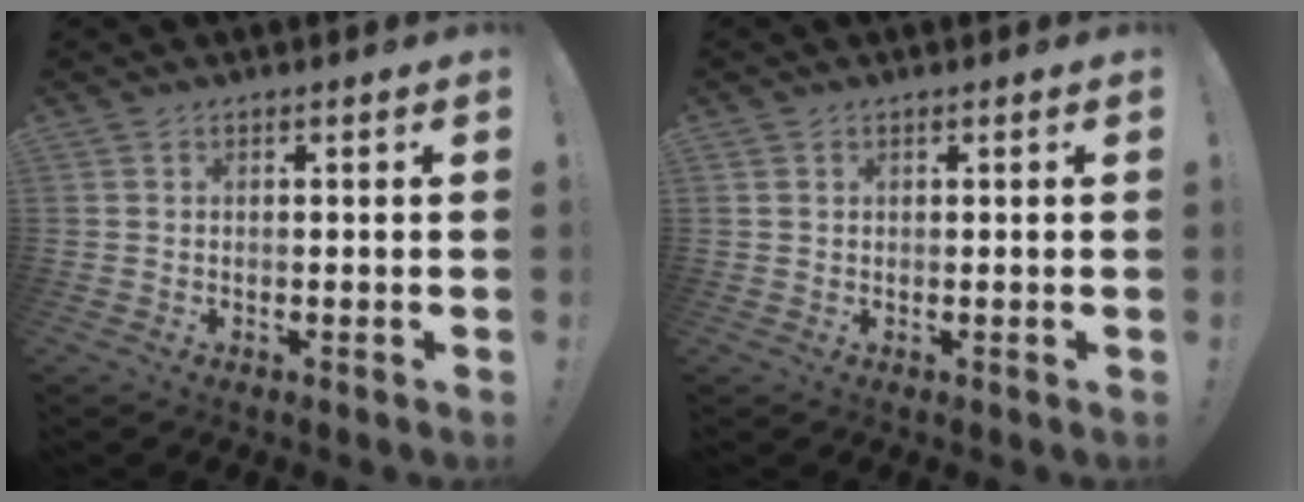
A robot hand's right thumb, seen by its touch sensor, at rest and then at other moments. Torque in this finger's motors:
{"motor_torque": [0.00, -0.16, -0.09, 0.09, 0.05]}